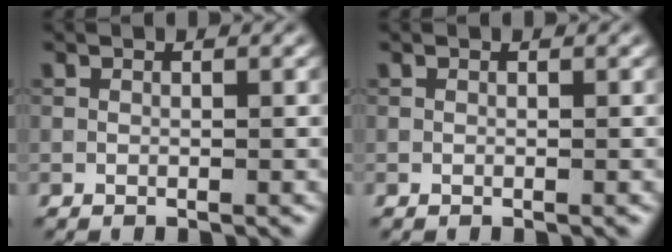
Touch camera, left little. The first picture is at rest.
{"total": 0.0}